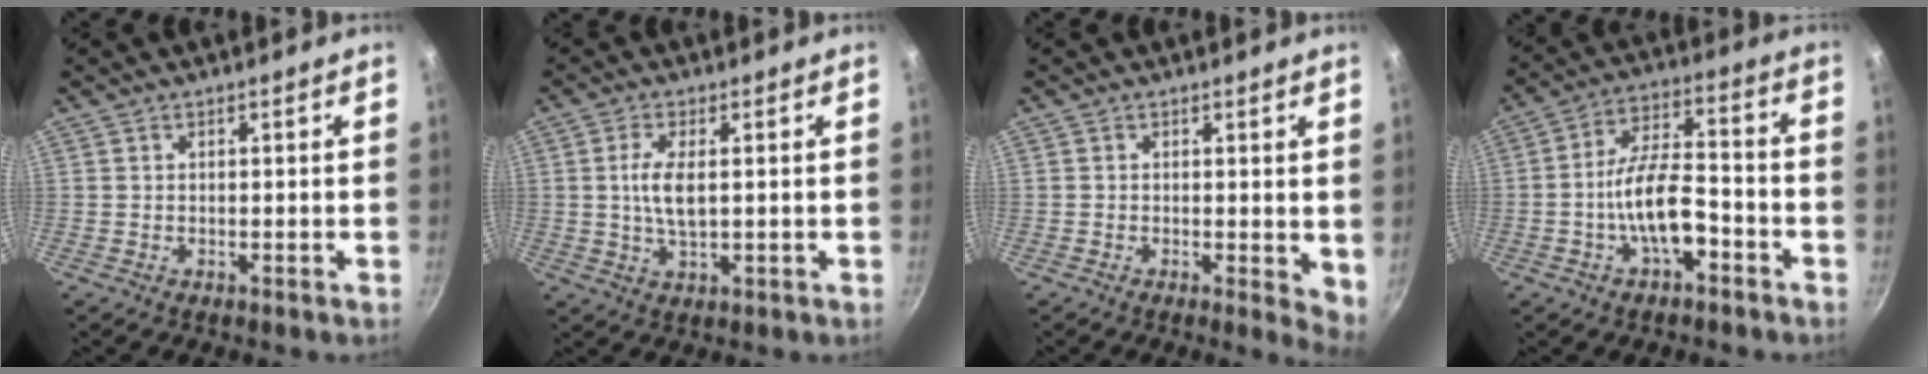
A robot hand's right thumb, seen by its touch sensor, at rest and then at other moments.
{"total": 5.8, "force": [0.6, 2.3, 5.3], "torque": [-0.112, 0.000, 0.011]}
{"total": 3.9, "force": [0.1, 1.7, 3.6], "torque": [-0.044, -0.010, 0.000]}
{"total": 11.3, "force": [-4.3, 5.1, 9.1], "torque": [-0.145, 0.047, -0.078]}